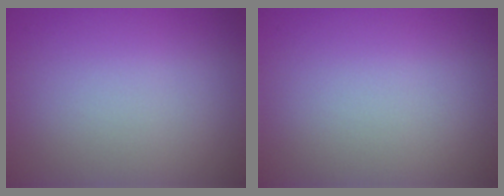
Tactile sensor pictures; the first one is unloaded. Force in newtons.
{"total": 0.0}